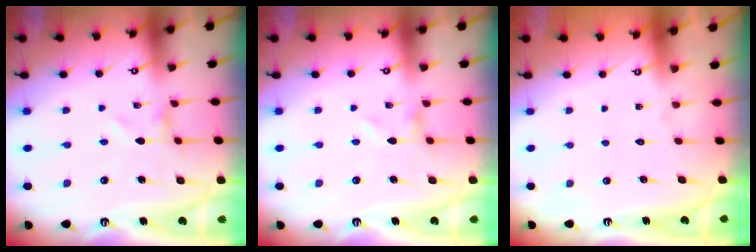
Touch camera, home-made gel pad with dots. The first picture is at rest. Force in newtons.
{"total": 0.0}
{"total": 1.6, "press": 1.6, "slide": 0.2}